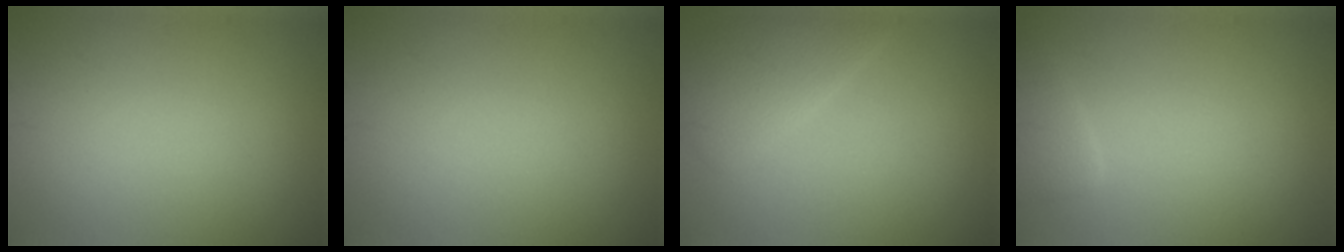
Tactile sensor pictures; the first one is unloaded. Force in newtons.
{"total": 0.0}
{"total": 3.0, "press": 3.0, "slide": 0.1}
{"total": 1.9, "press": 1.9, "slide": 0.2}